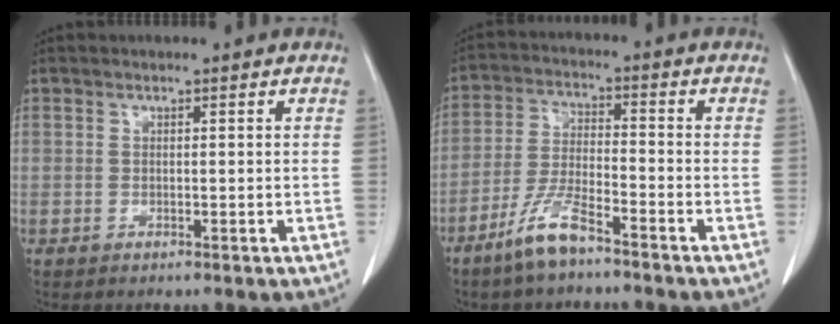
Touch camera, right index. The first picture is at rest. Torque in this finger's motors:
{"motor_torque": [0.47, -0.41, 0.16, 0.08]}